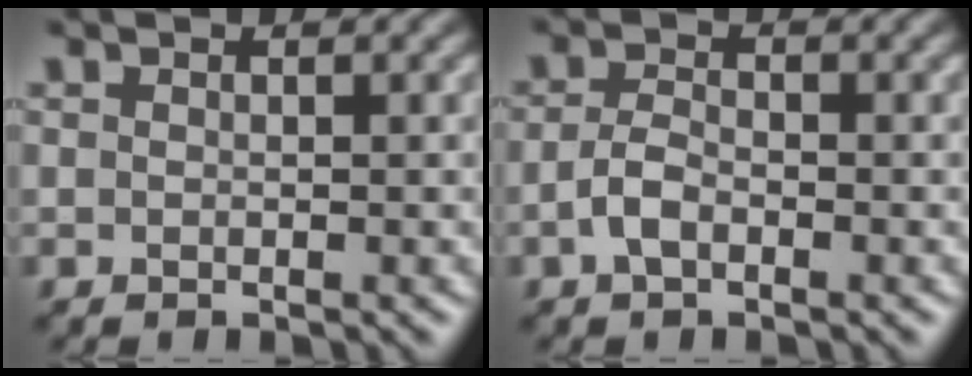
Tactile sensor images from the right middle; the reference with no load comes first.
{"total": 2.1, "force": [-1.0, 1.0, 1.6], "torque": [-0.034, 0.004, -0.023]}